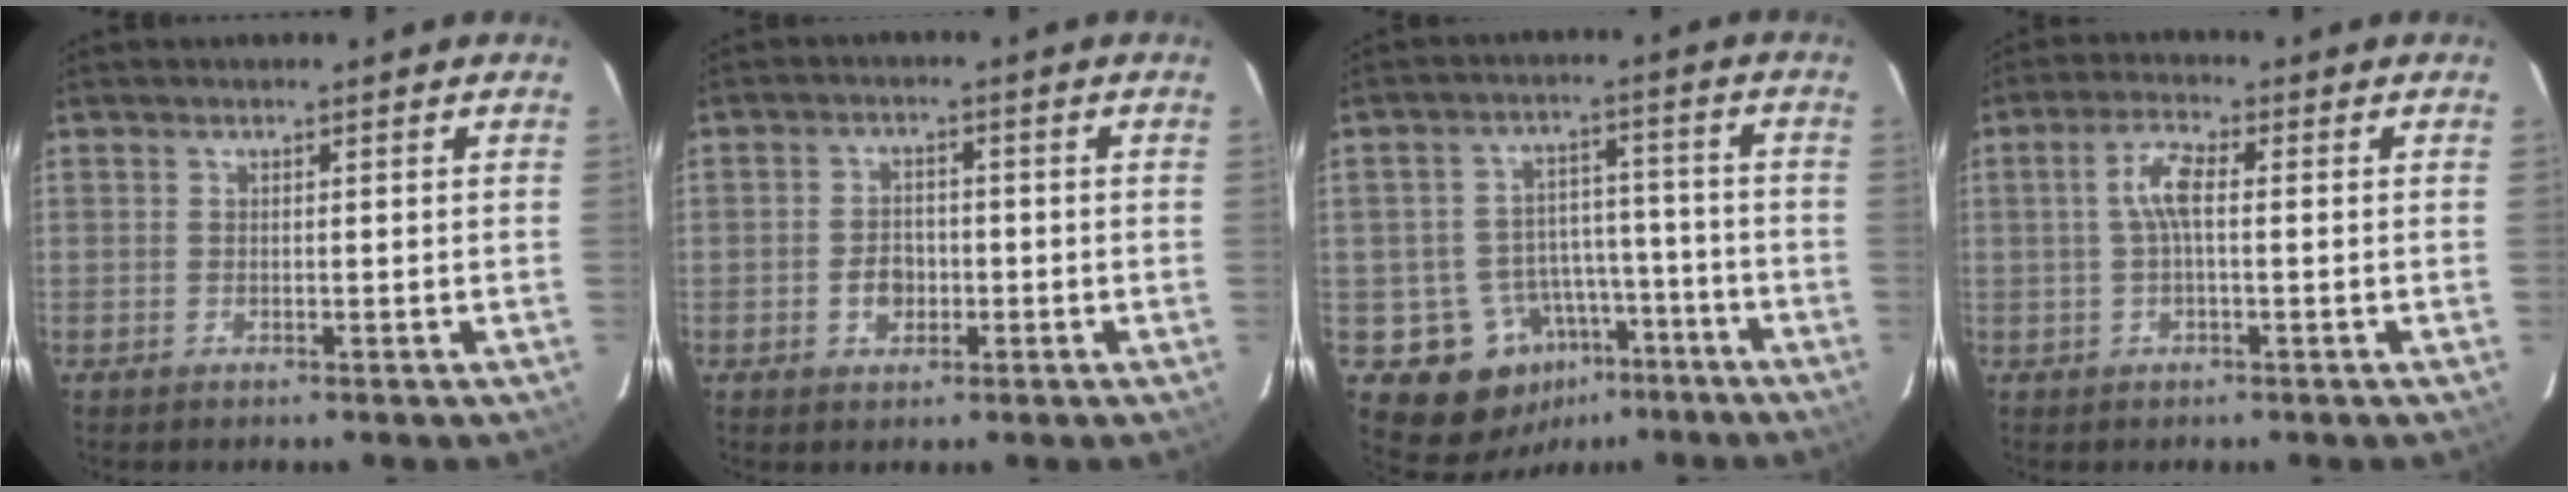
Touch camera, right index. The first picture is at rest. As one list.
[{"total": 4.3, "force": [-1.2, 3.3, 2.5], "torque": [-0.047, 0.009, -0.015]}, {"total": 11.9, "force": [-6.5, 9.3, 3.7], "torque": [-0.078, 0.040, -0.073]}, {"total": 4.7, "force": [0.1, 1.3, 4.5], "torque": [-0.093, 0.012, 0.002]}]